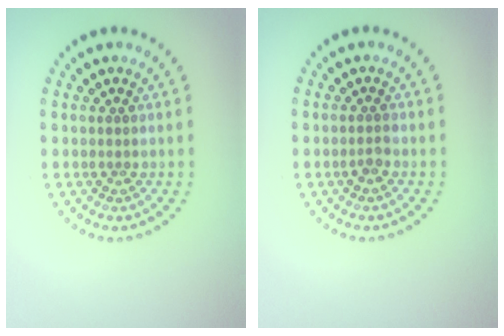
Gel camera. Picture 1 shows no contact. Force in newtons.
{"total": 0.8, "press": 0.7, "slide": 0.3}